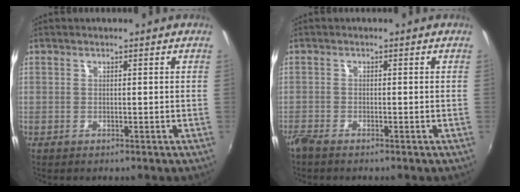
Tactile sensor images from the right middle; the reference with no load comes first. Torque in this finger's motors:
{"motor_torque": [1.07, -1.07, 0.28, 0.21]}